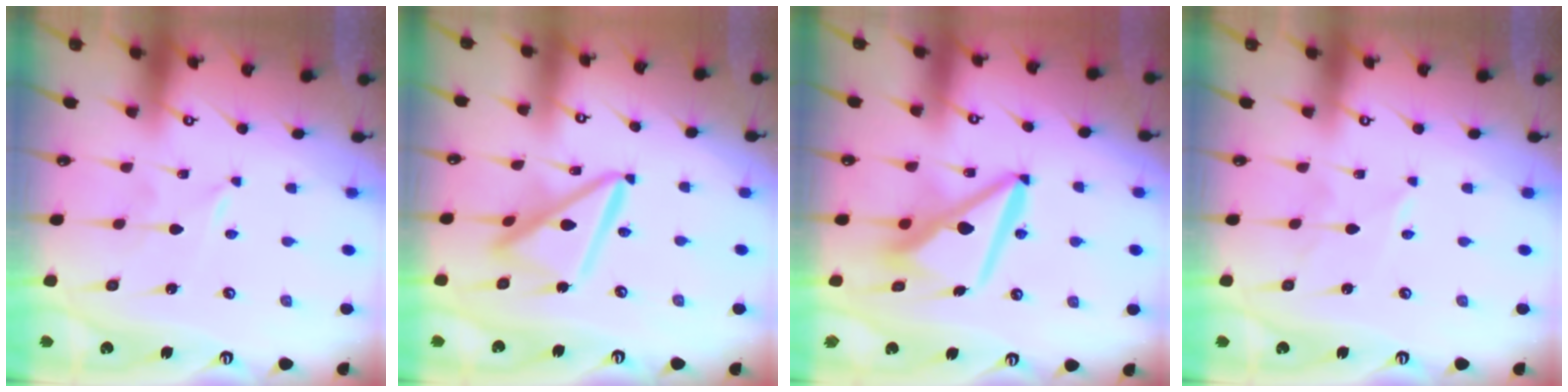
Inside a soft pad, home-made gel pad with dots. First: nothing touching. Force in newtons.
{"total": 14.5, "press": 14.4, "slide": 1.6}
{"total": 12.2, "press": 12.1, "slide": 1.5}
{"total": 2.8, "press": 2.8, "slide": 0.3}